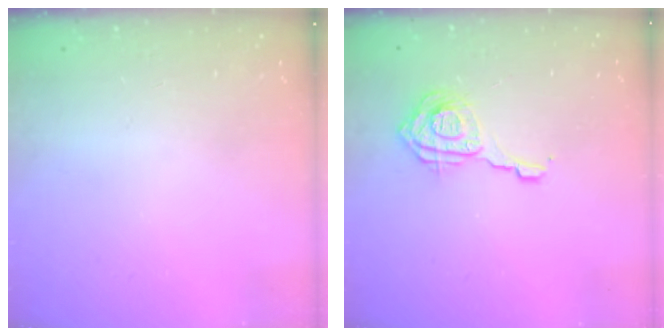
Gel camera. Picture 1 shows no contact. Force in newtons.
{"total": 11.6, "press": 11.6, "slide": 1.1}